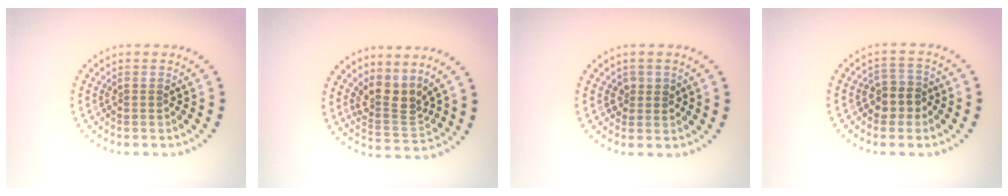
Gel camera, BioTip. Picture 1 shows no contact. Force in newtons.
{"total": 3.2, "press": 2.4, "slide": 2.1}
{"total": 1.4, "press": 1.3, "slide": 0.4}
{"total": 2.6, "press": 2.2, "slide": 1.3}